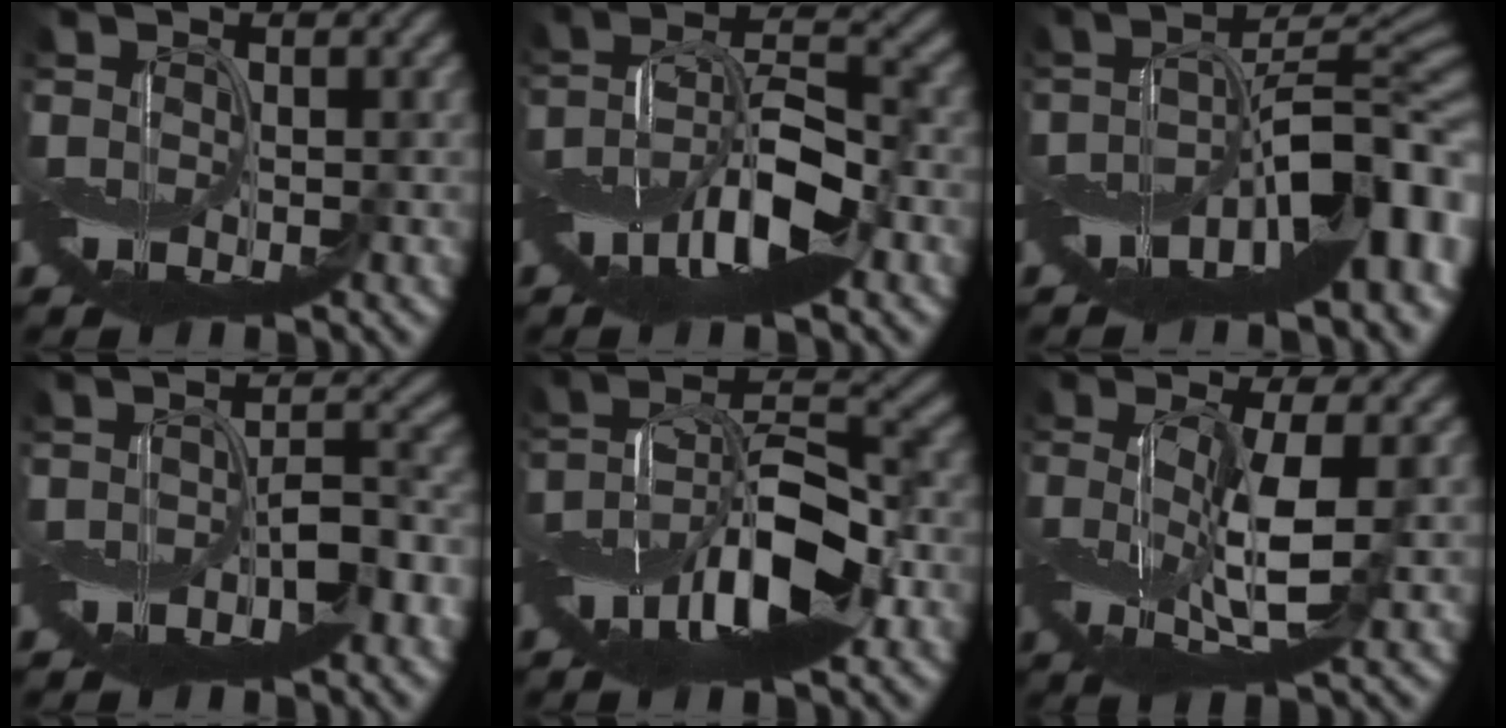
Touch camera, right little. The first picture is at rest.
{"total": 8.3, "force": [-4.0, 2.9, 6.7], "torque": [-0.124, 0.011, -0.081]}
{"total": 14.8, "force": [-4.3, 5.7, 12.9], "torque": [-0.170, 0.000, -0.066]}
{"total": 4.8, "force": [-1.9, 1.6, 4.1], "torque": [-0.069, 0.004, -0.034]}
{"total": 10.1, "force": [-4.2, 3.7, 8.4], "torque": [-0.148, 0.018, -0.083]}
{"total": 5.9, "force": [-0.1, 1.6, 5.6], "torque": [-0.125, -0.004, -0.003]}